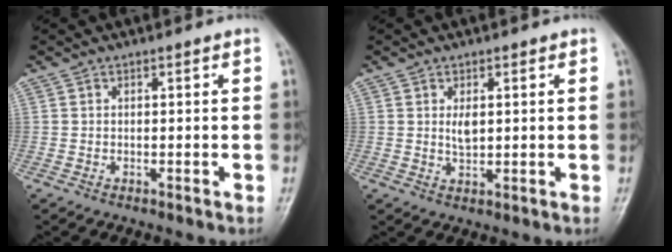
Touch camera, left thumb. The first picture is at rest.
{"total": 2.8, "force": [0.8, 1.6, 2.2], "torque": [-0.030, -0.008, 0.014]}